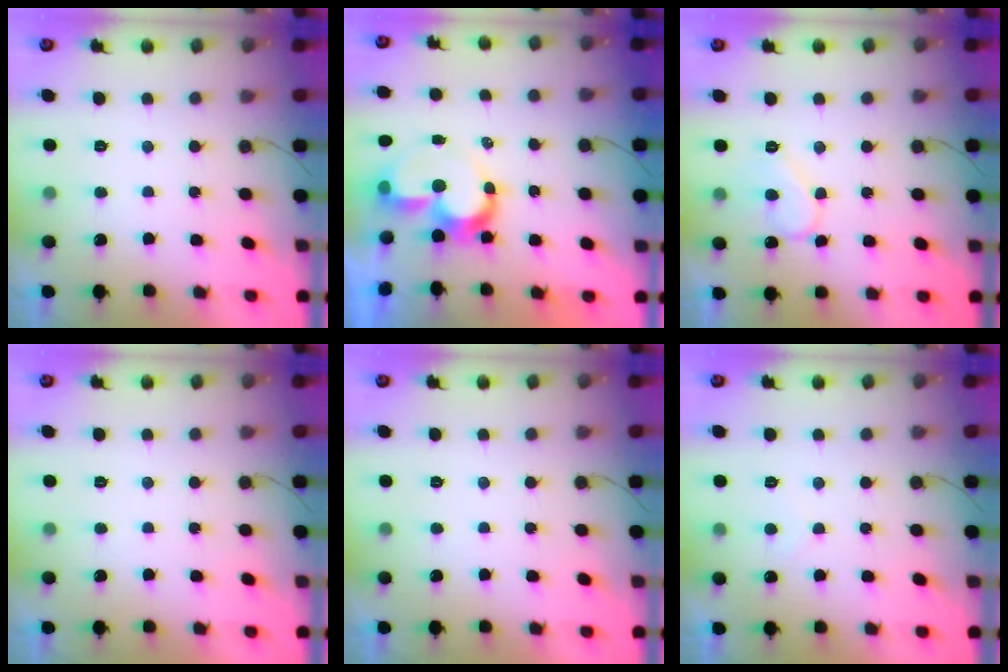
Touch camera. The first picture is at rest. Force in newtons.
{"total": 10.0, "press": 9.9, "slide": 0.7}
{"total": 9.1, "press": 9.0, "slide": 0.8}
{"total": 0.0}
{"total": 0.0}
{"total": 3.5, "press": 3.5, "slide": 0.2}